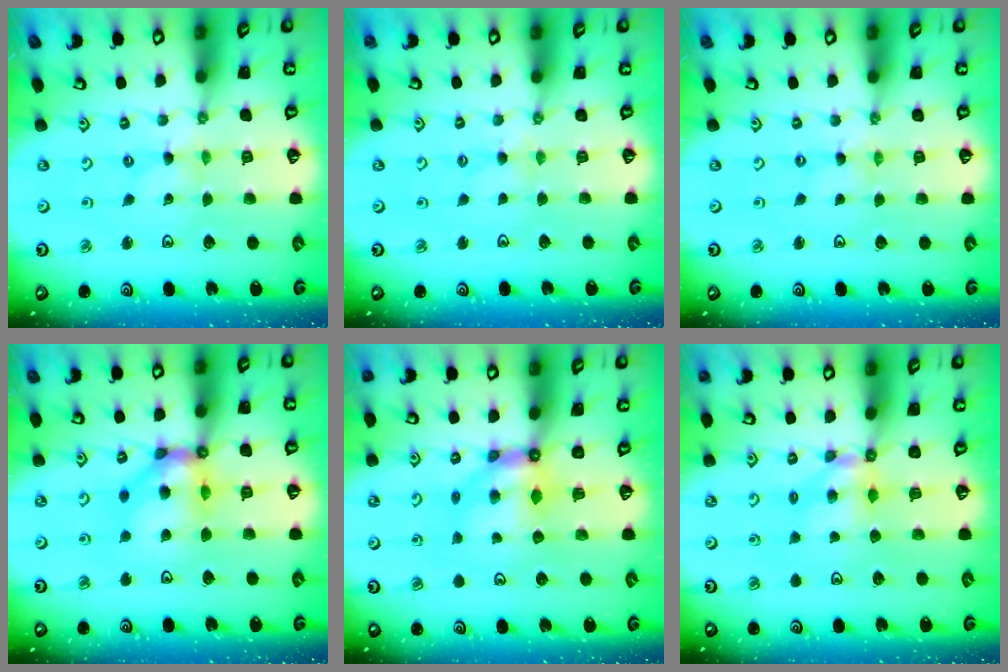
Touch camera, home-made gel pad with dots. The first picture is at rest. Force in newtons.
{"total": 1.7, "press": 1.7, "slide": 0.4}
{"total": 0.0}
{"total": 11.4, "press": 11.3, "slide": 1.8}
{"total": 6.6, "press": 6.6, "slide": 0.6}
{"total": 6.5, "press": 6.5, "slide": 0.1}